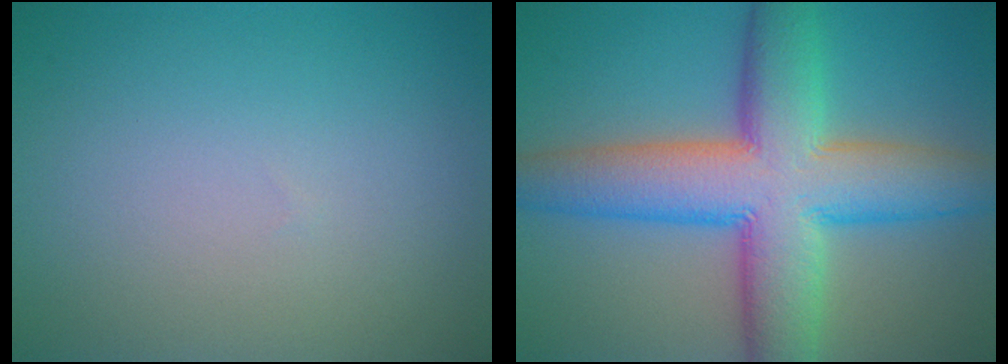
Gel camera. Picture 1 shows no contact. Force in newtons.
{"total": 11.8, "press": 11.8, "slide": 0.3}